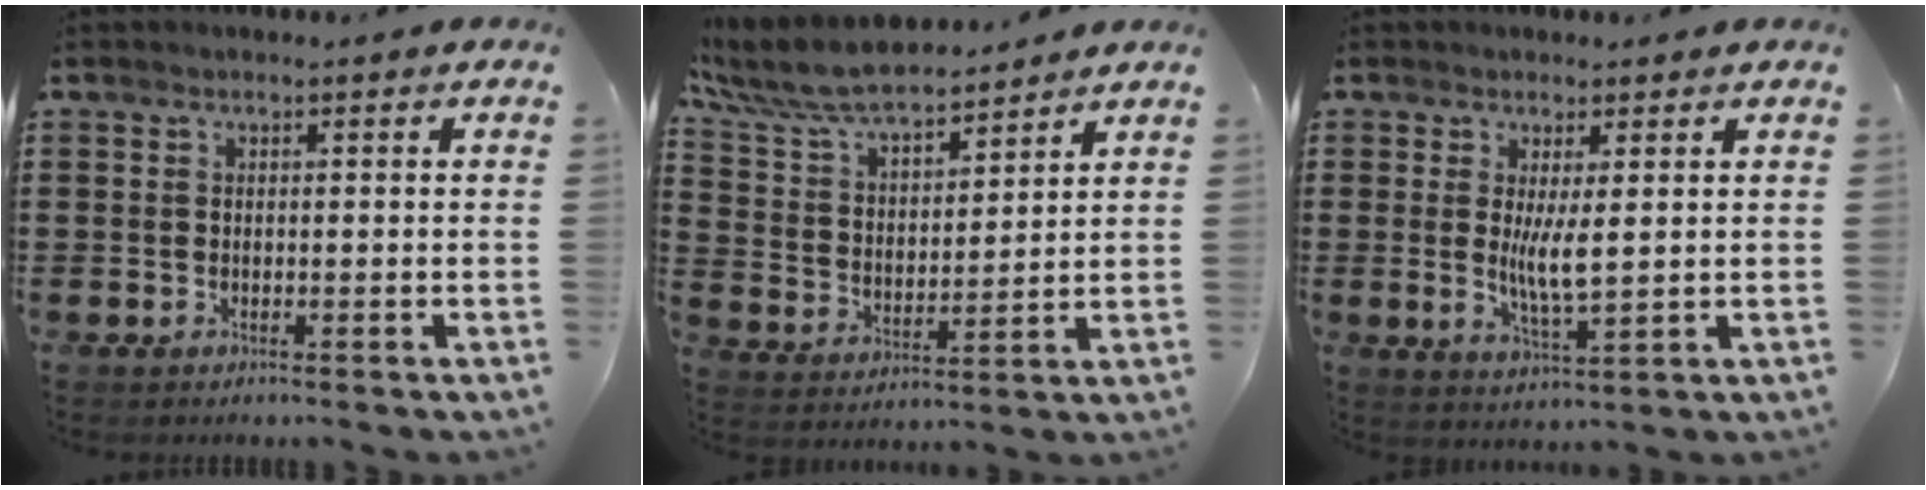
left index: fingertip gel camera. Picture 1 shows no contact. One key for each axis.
{"total": 8.4, "fx": 7.5, "fy": 1.7, "fz": 3.5, "tx": -0.100, "ty": -0.034, "tz": 0.131}
{"total": 5.2, "fx": 1.0, "fy": 1.3, "fz": 5.0, "tx": -0.094, "ty": -0.009, "tz": 0.015}